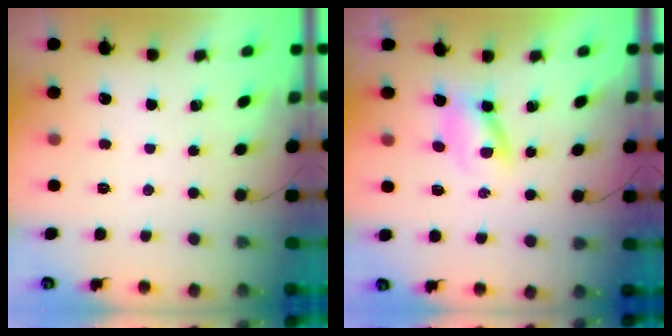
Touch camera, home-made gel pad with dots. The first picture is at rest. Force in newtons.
{"total": 2.9, "press": 2.8, "slide": 0.9}